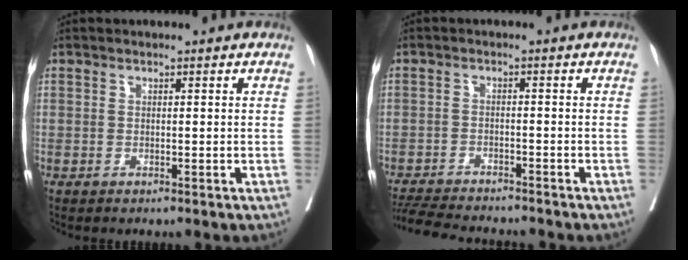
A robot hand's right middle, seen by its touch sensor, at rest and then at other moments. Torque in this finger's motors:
{"motor_torque": [0.13, -0.17, 0.05, 0.02]}